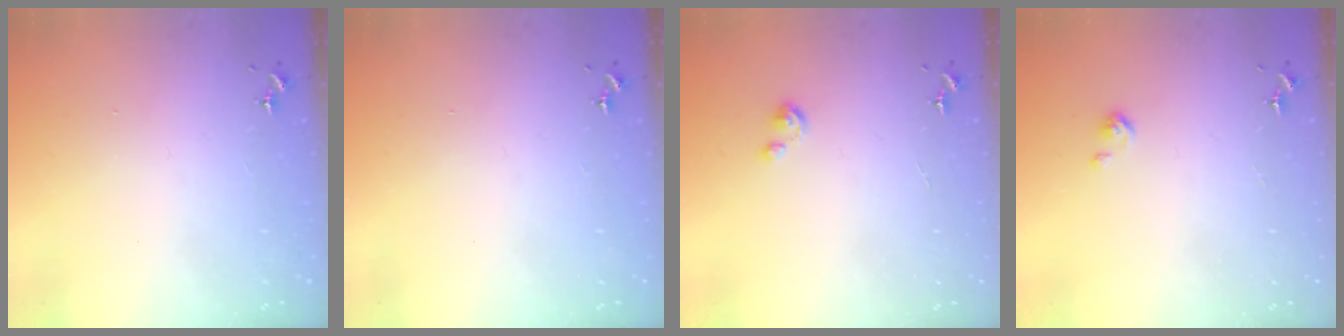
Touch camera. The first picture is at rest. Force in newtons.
{"total": 0.0}
{"total": 2.3, "press": 2.3, "slide": 0.3}
{"total": 2.6, "press": 2.6, "slide": 0.4}